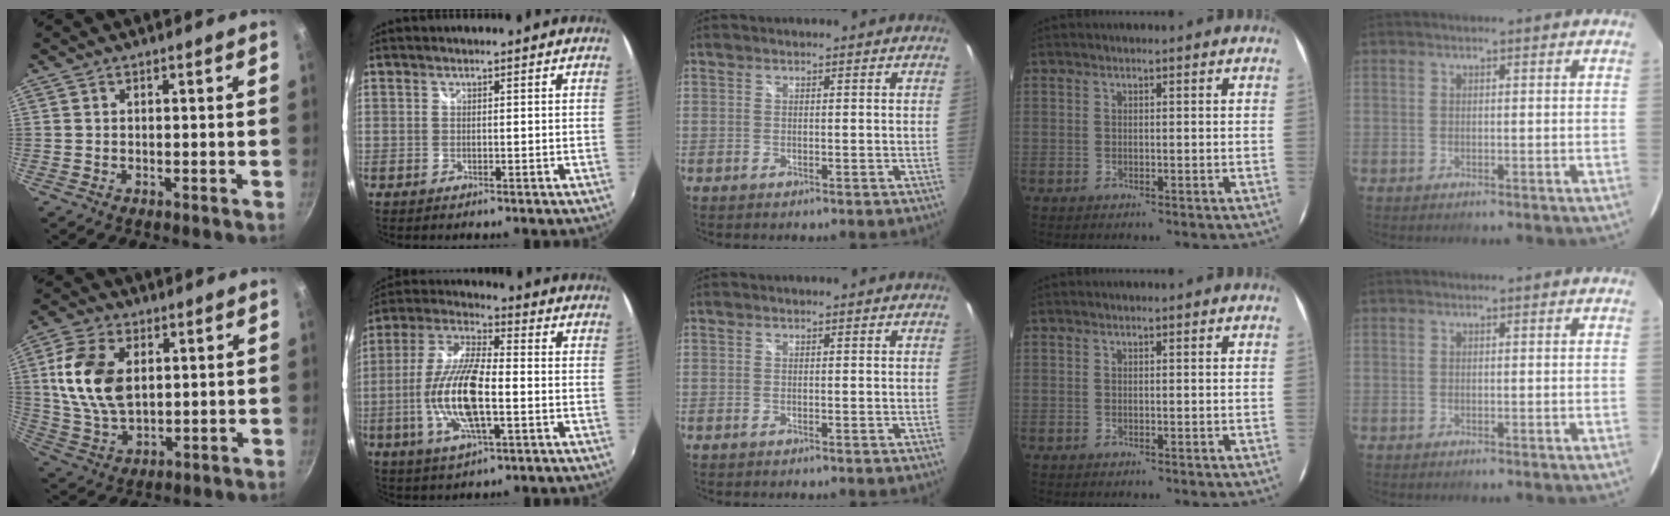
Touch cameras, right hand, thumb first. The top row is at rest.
{"thumb": {"total": 14.0, "force": [3.0, 8.7, 10.5], "torque": [-0.193, -0.012, 0.063]}, "index": {"total": 15.4, "force": [-3.2, 4.8, 14.3], "torque": [-0.290, -0.006, -0.062]}}